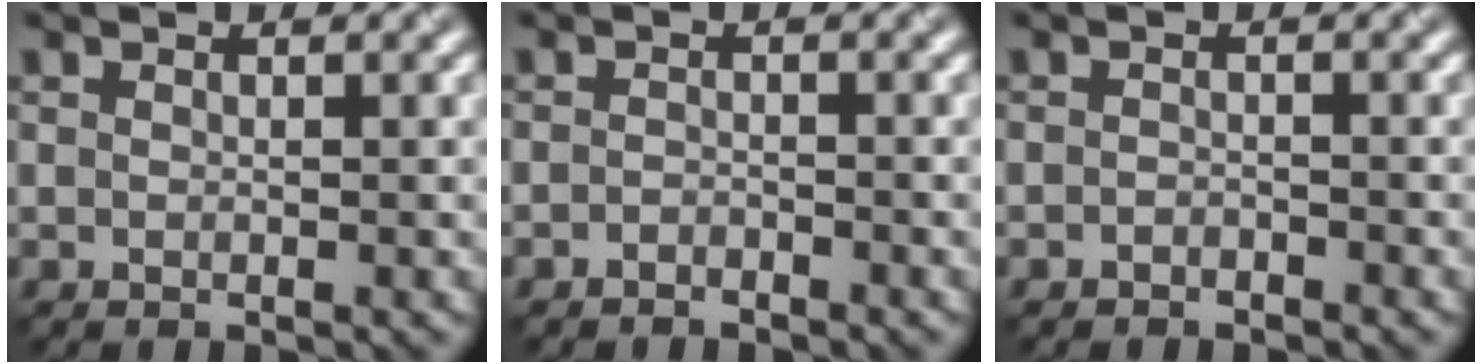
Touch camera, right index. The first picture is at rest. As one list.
[{"total": 1.0, "force": [-0.9, -0.2, -0.3], "torque": [-0.006, 0.003, -0.017]}, {"total": 1.0, "force": [-0.7, -0.2, -0.6], "torque": [0.001, 0.002, -0.012]}]